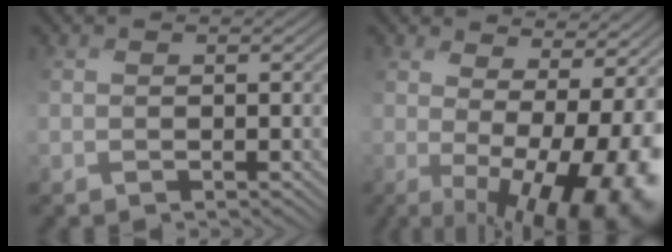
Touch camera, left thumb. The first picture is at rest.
{"total": 12.6, "force": [1.1, 4.1, 11.9], "torque": [-0.151, 0.000, 0.041]}